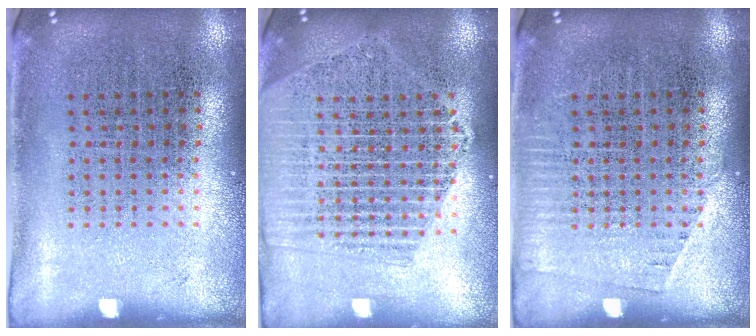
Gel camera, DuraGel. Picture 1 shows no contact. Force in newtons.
{"total": 2.1, "press": 1.9, "slide": 0.8}
{"total": 1.1, "press": 1.1, "slide": 0.2}